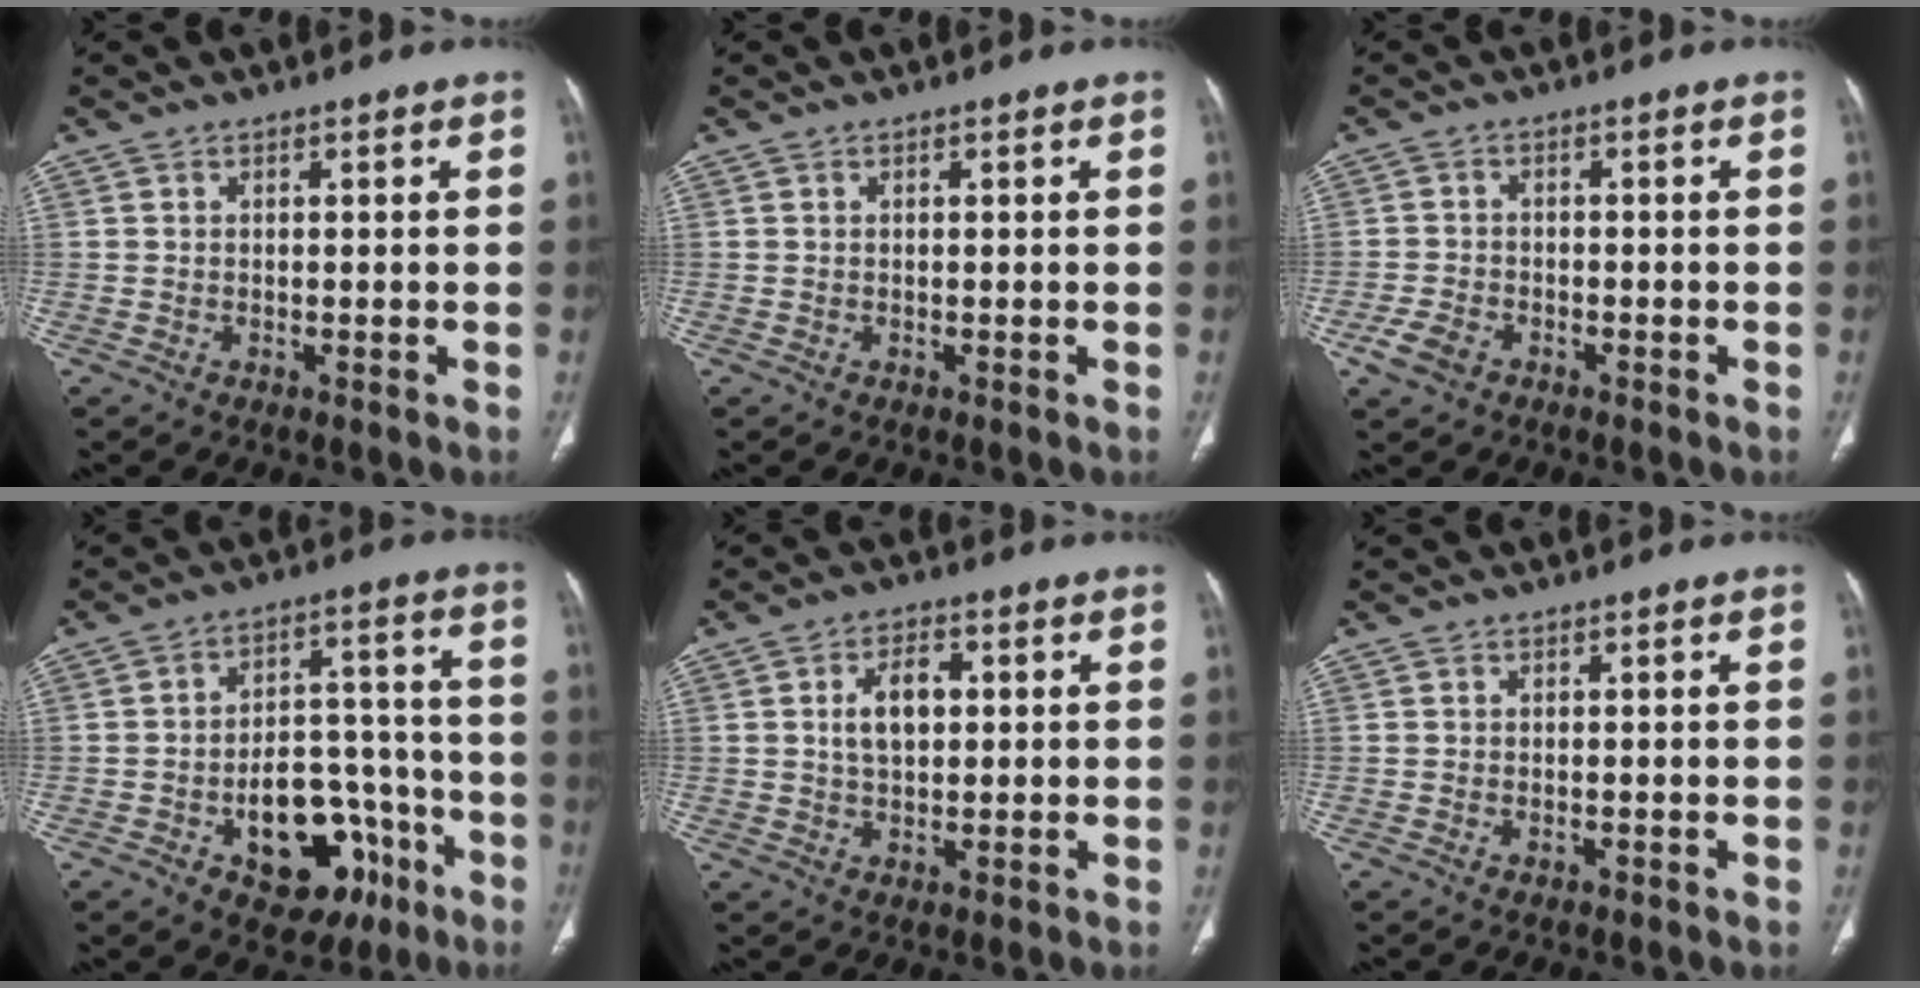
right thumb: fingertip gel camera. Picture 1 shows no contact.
{"total": 0.0}
{"total": 4.2, "force": [-2.3, 2.7, 2.2], "torque": [-0.048, 0.009, -0.041]}
{"total": 16.8, "force": [-7.3, 10.4, 11.0], "torque": [-0.109, 0.059, -0.094]}
{"total": 6.5, "force": [1.1, 3.9, 5.1], "torque": [-0.082, 0.006, 0.016]}
{"total": 0.5, "force": [-0.2, 0.3, 0.4], "torque": [-0.009, 0.002, -0.002]}